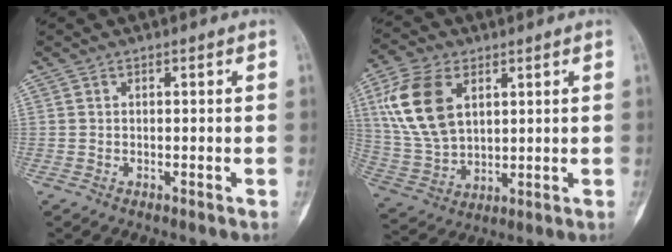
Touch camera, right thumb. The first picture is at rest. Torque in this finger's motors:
{"motor_torque": [0.28, 2.97, 0.34, 0.32, 0.31]}